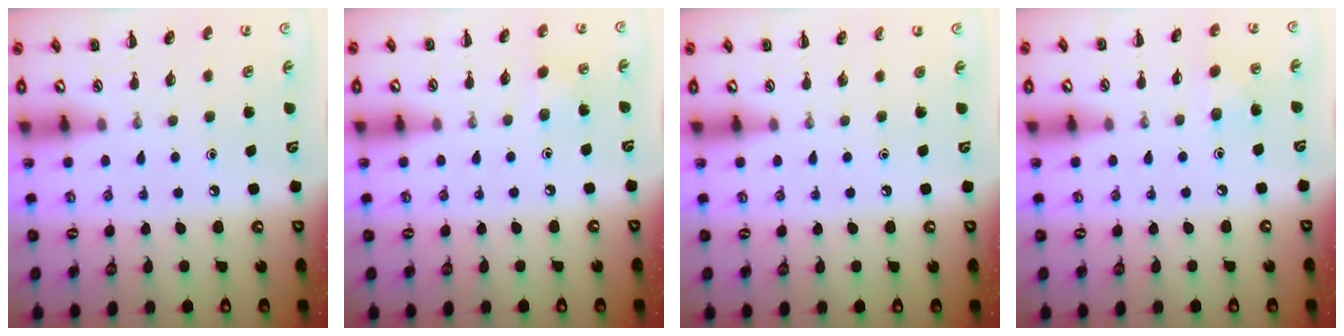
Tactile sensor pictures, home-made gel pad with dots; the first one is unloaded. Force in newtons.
{"total": 4.4, "press": 4.3, "slide": 1.1}
{"total": 0.0}
{"total": 4.7, "press": 4.5, "slide": 1.1}